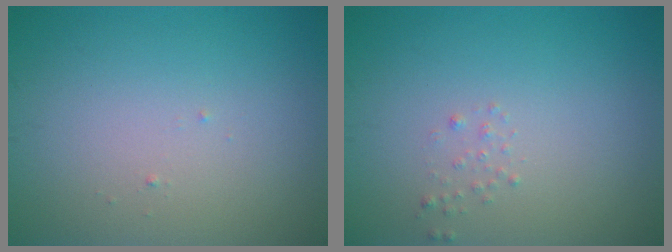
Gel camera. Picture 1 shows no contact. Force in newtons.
{"total": 0.6, "press": 0.6, "slide": 0.0}